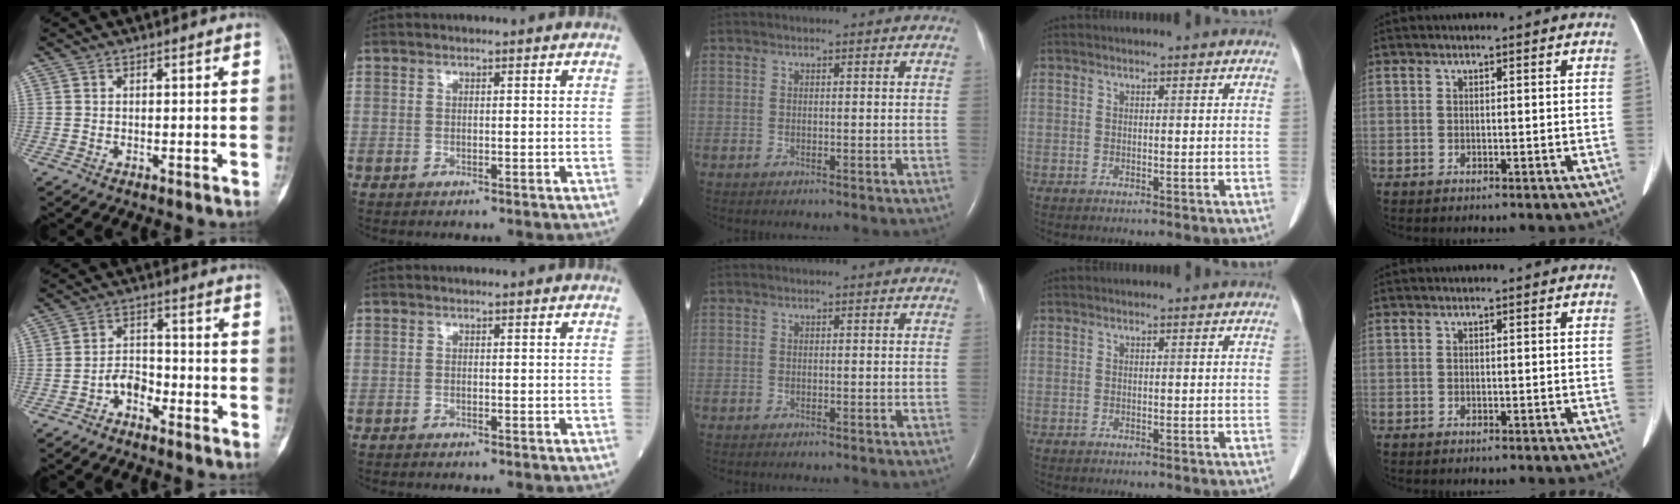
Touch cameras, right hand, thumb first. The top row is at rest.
{"thumb": {"total": 4.1, "force": [-2.6, 2.5, 2.0], "torque": [-0.022, 0.026, -0.052]}}